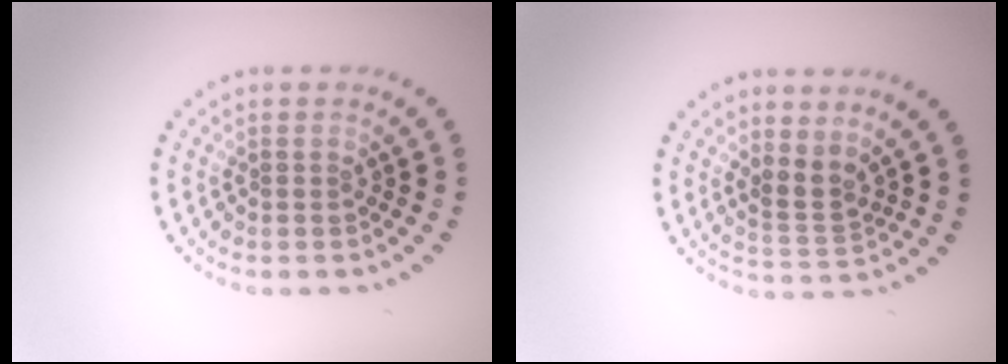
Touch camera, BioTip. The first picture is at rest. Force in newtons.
{"total": 2.1, "press": 1.3, "slide": 1.6}